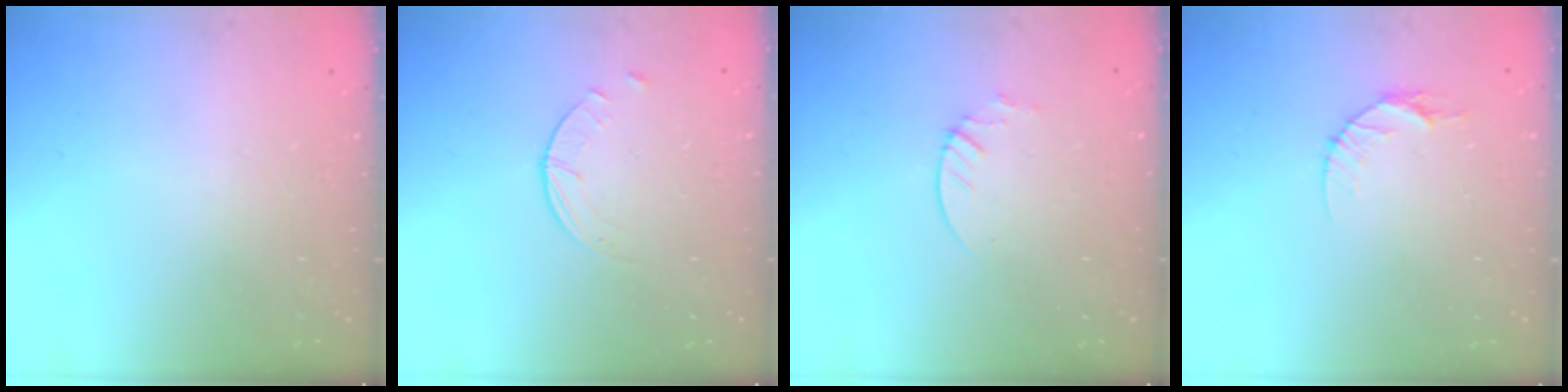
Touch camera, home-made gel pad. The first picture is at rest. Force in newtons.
{"total": 0.9, "press": 0.9, "slide": 0.1}
{"total": 1.9, "press": 1.9, "slide": 0.2}
{"total": 5.3, "press": 5.2, "slide": 0.5}